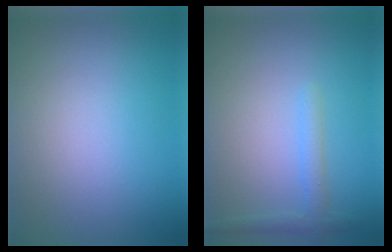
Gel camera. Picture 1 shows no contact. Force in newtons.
{"total": 1.7, "press": 1.7, "slide": 0.1}